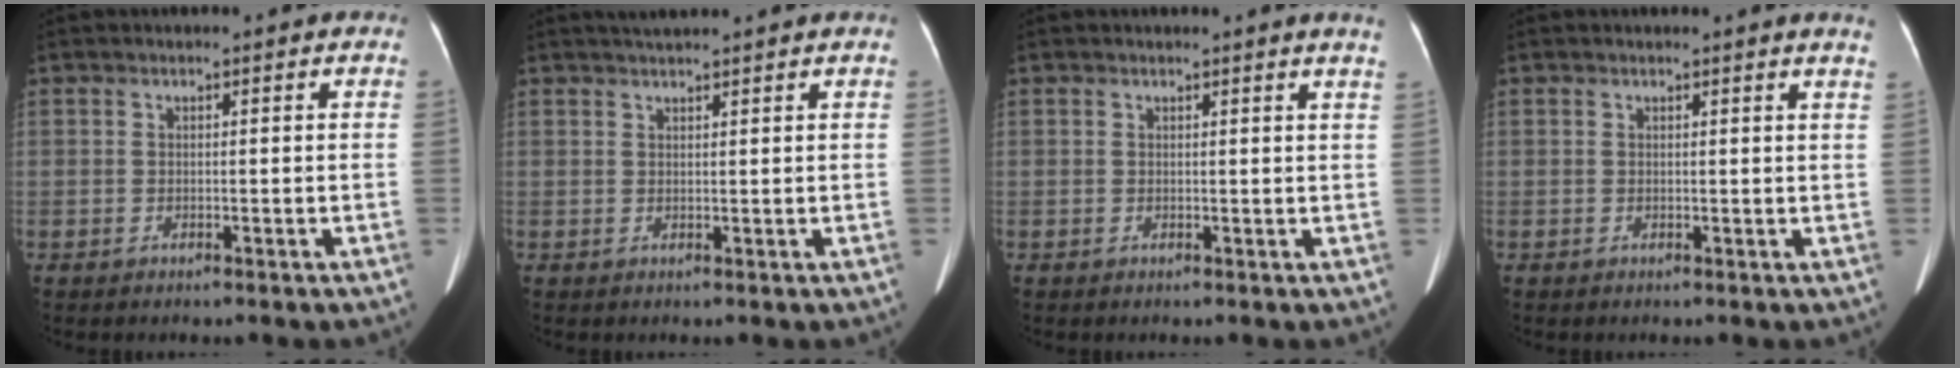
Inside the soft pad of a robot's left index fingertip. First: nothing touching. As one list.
[{"total": 3.5, "force": [3.1, -0.5, 1.5], "torque": [-0.018, 0.023, 0.049]}, {"total": 2.6, "force": [2.3, -0.6, 1.1], "torque": [-0.015, -0.008, 0.015]}, {"total": 2.8, "force": [2.6, -0.5, 1.0], "torque": [-0.014, -0.008, 0.016]}]